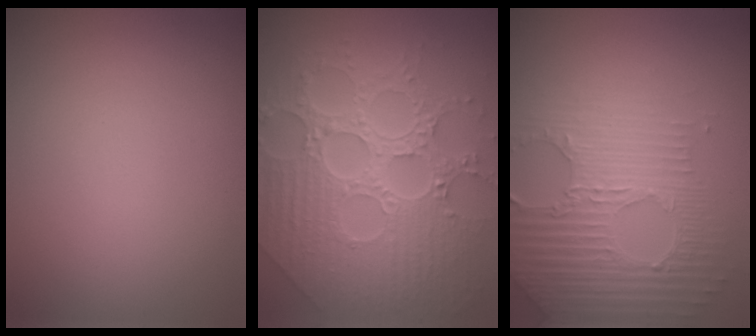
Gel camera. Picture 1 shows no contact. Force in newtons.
{"total": 8.6, "press": 6.3, "slide": 5.8}
{"total": 4.7, "press": 4.2, "slide": 2.1}